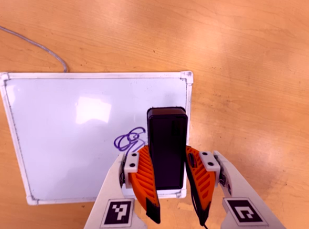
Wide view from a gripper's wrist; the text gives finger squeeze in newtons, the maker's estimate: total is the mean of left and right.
{"total": 8.0, "left": 6.6, "right": 9.4}